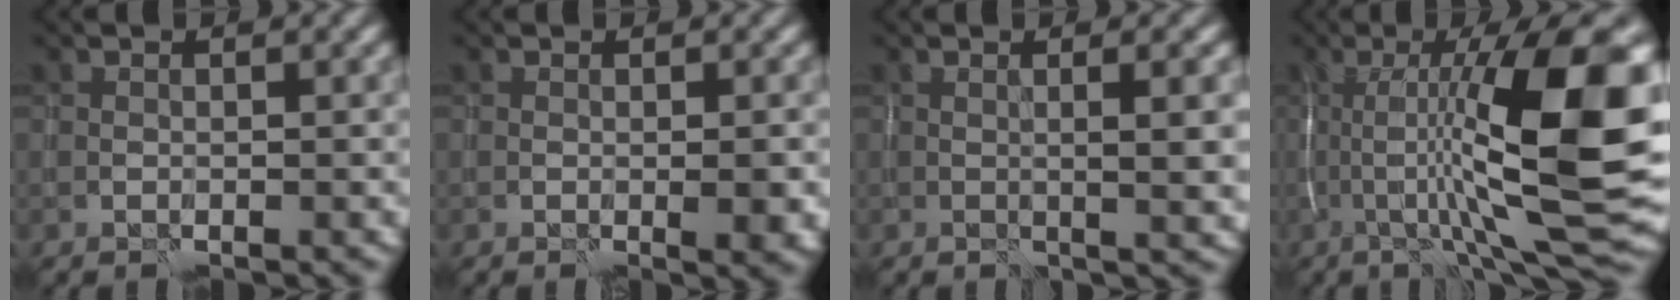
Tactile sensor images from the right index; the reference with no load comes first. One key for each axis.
{"total": 1.6, "fx": -0.3, "fy": 0.3, "fz": 1.5, "tx": -0.022, "ty": -0.003, "tz": -0.004}
{"total": 3.5, "fx": 0.3, "fy": 0.9, "fz": 3.4, "tx": -0.047, "ty": 0.006, "tz": 0.004}
{"total": 13.8, "fx": -0.6, "fy": 2.6, "fz": 13.5, "tx": -0.210, "ty": 0.020, "tz": -0.011}